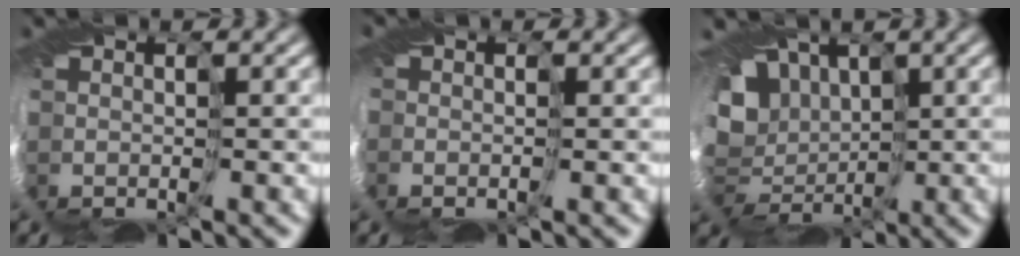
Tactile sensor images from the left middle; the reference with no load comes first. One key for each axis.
{"total": 3.2, "fx": 0.2, "fy": 2.6, "fz": 1.8, "tx": -0.035, "ty": 0.007, "tz": 0.006}
{"total": 9.4, "fx": 1.7, "fy": 7.7, "fz": 5.1, "tx": -0.081, "ty": 0.001, "tz": 0.011}